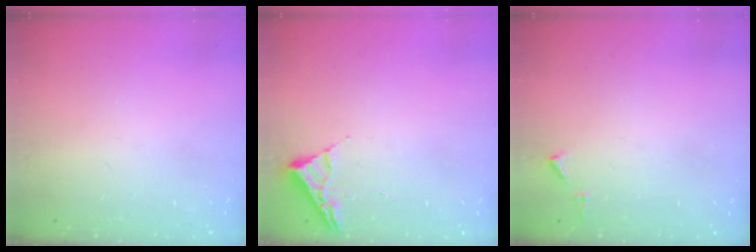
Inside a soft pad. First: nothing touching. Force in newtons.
{"total": 3.1, "press": 3.0, "slide": 0.4}
{"total": 4.4, "press": 4.4, "slide": 0.6}